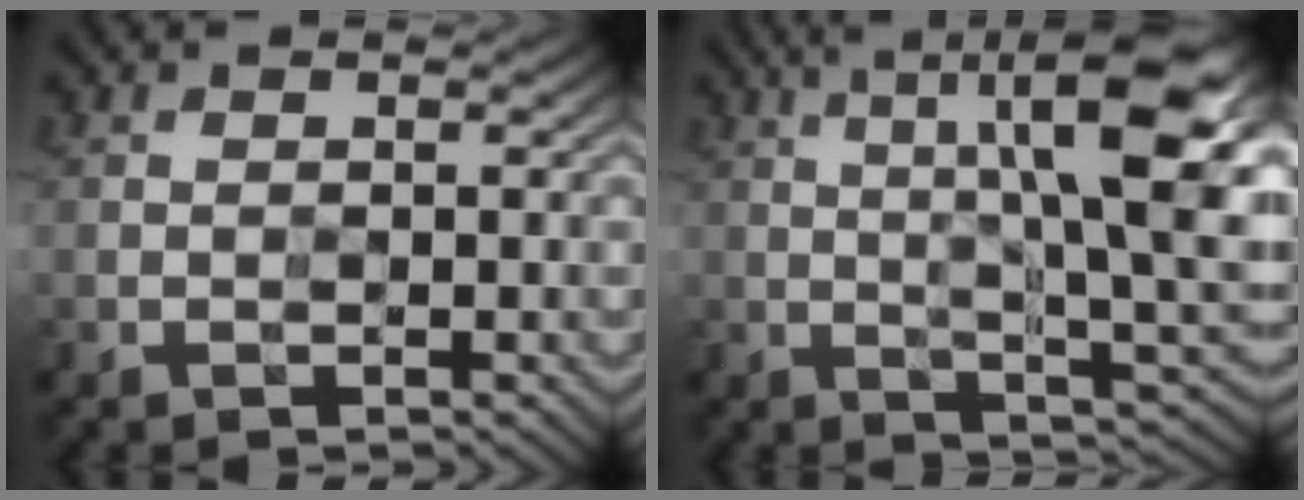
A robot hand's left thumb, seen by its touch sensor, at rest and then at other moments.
{"total": 15.0, "force": [4.1, 3.9, 13.9], "torque": [-0.195, 0.019, 0.067]}